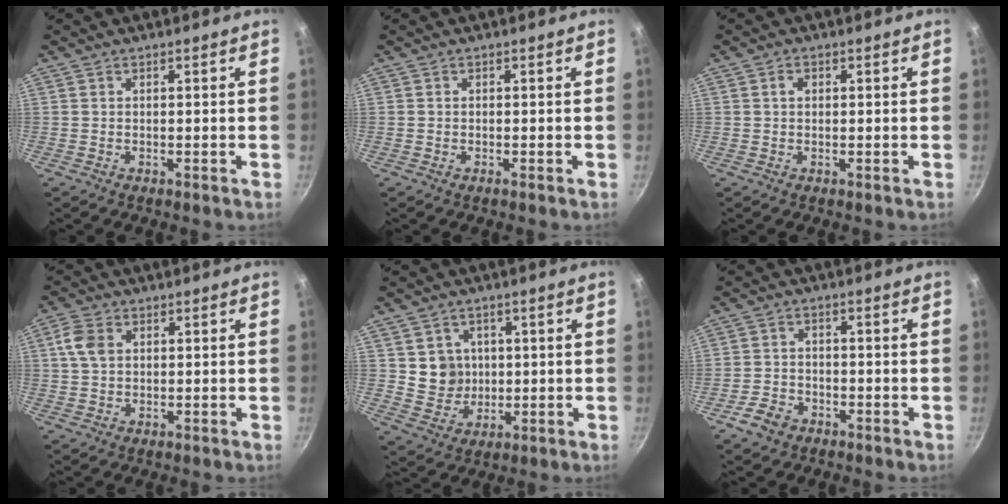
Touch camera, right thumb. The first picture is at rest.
{"total": 0.0}
{"total": 1.3, "force": [0.3, 1.0, 0.8], "torque": [-0.011, 0.006, 0.004]}
{"total": 4.9, "force": [1.2, 3.5, 3.2], "torque": [-0.059, 0.005, 0.018]}
{"total": 6.8, "force": [1.0, 6.3, 2.4], "torque": [-0.016, -0.003, 0.026]}
{"total": 5.0, "force": [-3.0, 3.4, 2.0], "torque": [-0.033, 0.029, -0.054]}